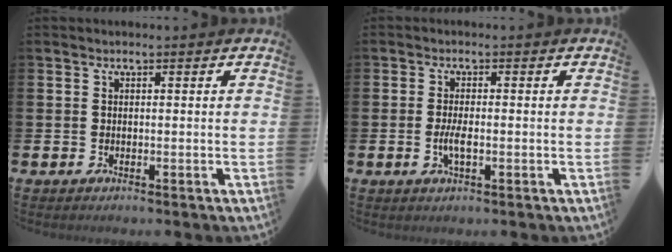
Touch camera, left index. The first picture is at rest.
{"total": 2.5, "force": [-0.5, 0.7, 2.3], "torque": [-0.035, -0.003, -0.010]}